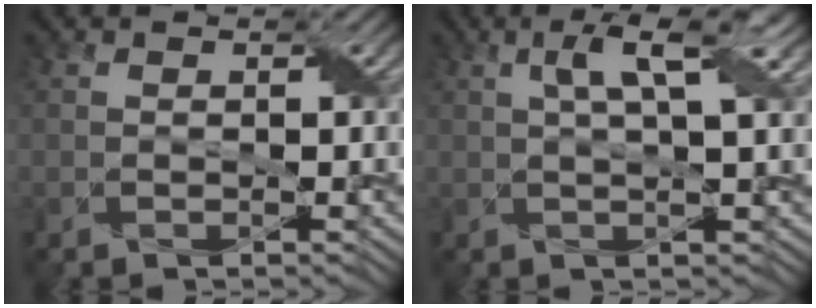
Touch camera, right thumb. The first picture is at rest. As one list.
[{"total": 5.8, "force": [2.1, 1.1, 5.3], "torque": [-0.091, 0.009, 0.038]}]